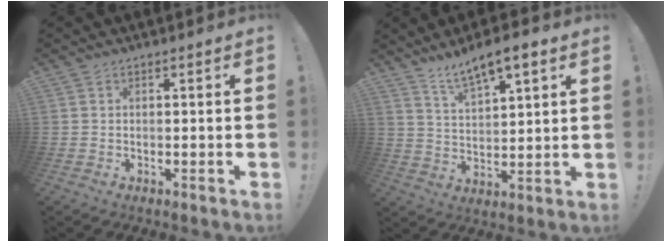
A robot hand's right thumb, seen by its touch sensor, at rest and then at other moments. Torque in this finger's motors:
{"motor_torque": [-0.01, 0.08, 0.07, 0.19, 0.15]}